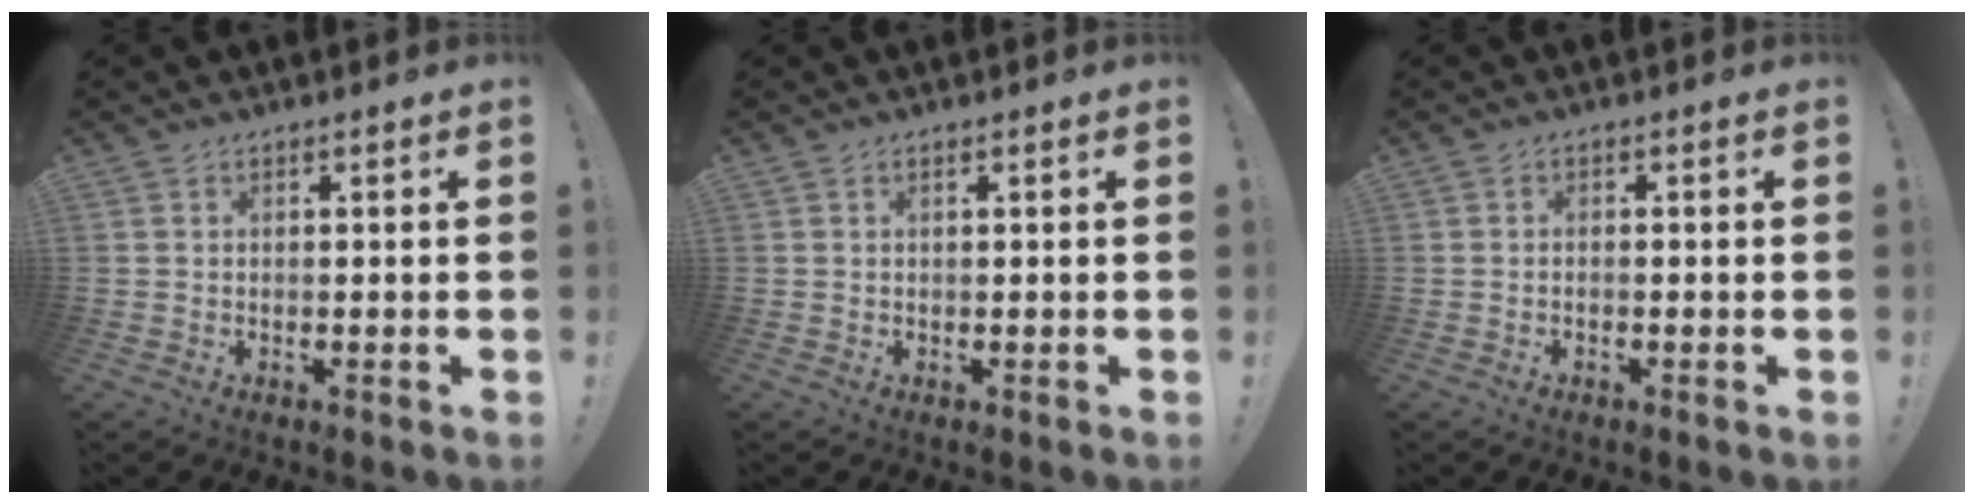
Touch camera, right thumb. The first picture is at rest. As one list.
[{"total": 0.0}, {"total": 0.8, "force": [-0.7, 0.2, 0.3], "torque": [-0.012, 0.004, -0.011]}]